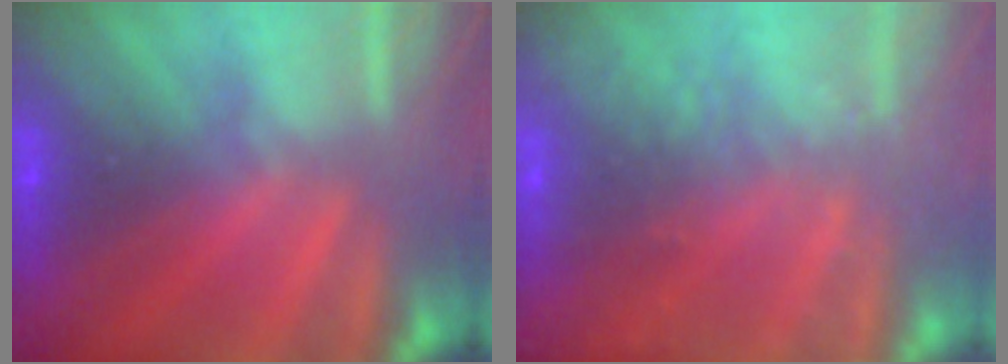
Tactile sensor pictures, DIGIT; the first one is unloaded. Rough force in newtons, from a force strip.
{"total": 7.7}